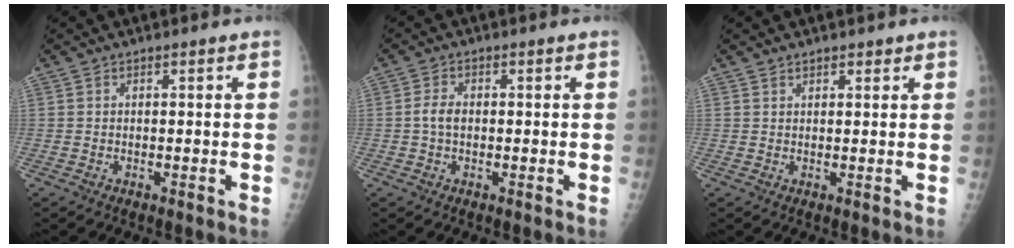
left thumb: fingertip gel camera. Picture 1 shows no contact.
{"total": 2.9, "force": [-0.1, 1.9, 2.2], "torque": [-0.044, 0.005, -0.004]}
{"total": 1.7, "force": [1.4, 0.9, 0.5], "torque": [0.007, -0.007, 0.018]}